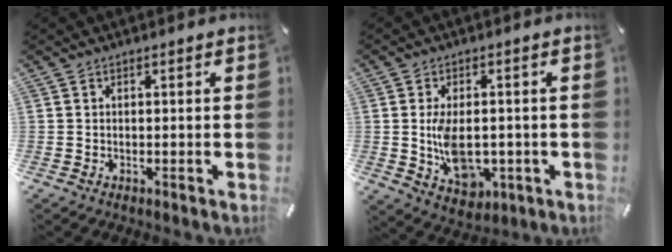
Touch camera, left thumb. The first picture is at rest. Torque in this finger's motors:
{"motor_torque": [1.31, 2.18, 1.24, -0.13, 0.14]}